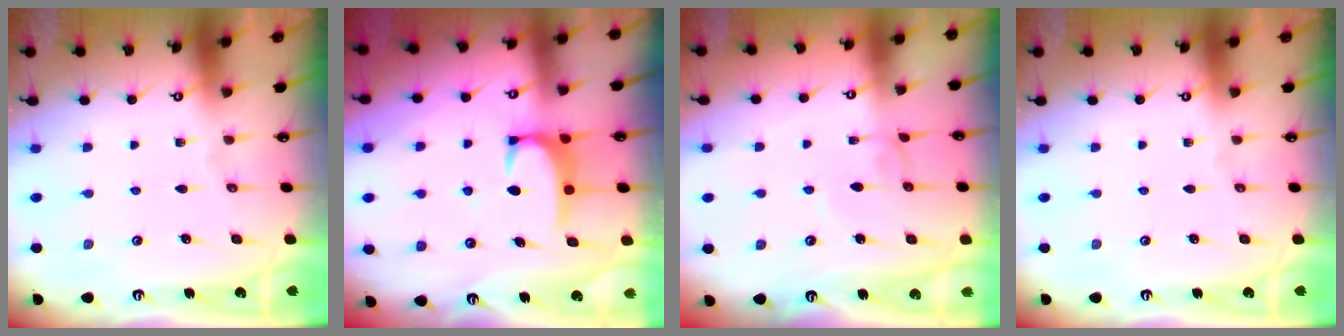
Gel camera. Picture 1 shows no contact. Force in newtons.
{"total": 2.8, "press": 2.8, "slide": 0.3}
{"total": 1.1, "press": 1.1, "slide": 0.2}
{"total": 0.0}